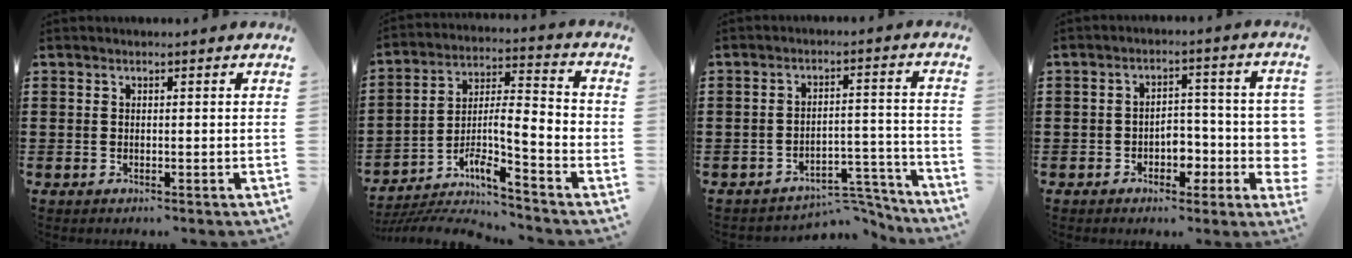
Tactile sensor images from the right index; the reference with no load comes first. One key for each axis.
{"total": 7.4, "fx": -4.8, "fy": 0.9, "fz": 5.5, "tx": -0.111, "ty": -0.027, "tz": -0.100}
{"total": 5.7, "fx": -5.3, "fy": 1.0, "fz": 1.9, "tx": -0.027, "ty": 0.011, "tz": -0.102}
{"total": 4.9, "fx": -2.1, "fy": 3.1, "fz": 3.2, "tx": -0.042, "ty": 0.003, "tz": -0.043}